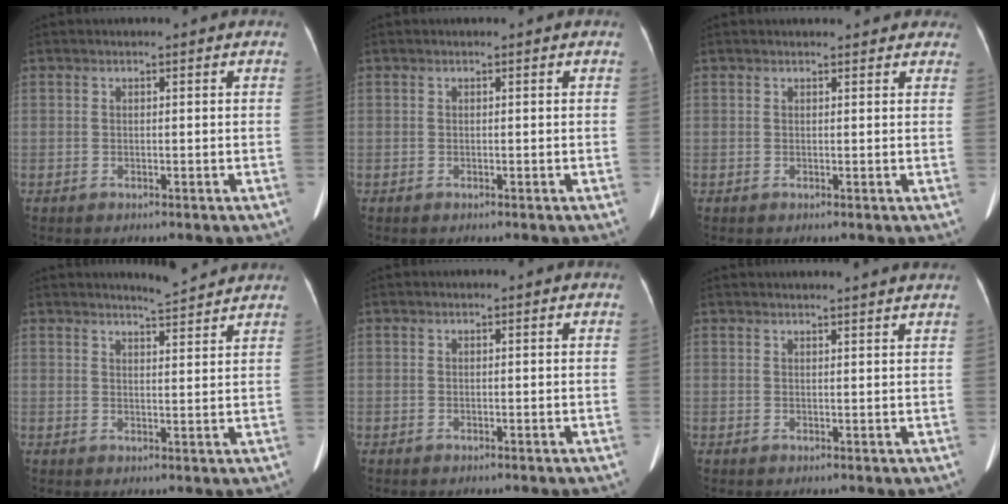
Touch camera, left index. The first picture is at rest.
{"total": 0.0}
{"total": 6.9, "force": [6.1, 2.4, 2.0], "torque": [-0.010, 0.018, 0.059]}
{"total": 4.4, "force": [4.3, -0.2, 0.7], "torque": [-0.022, -0.003, 0.060]}
{"total": 0.0}
{"total": 6.4, "force": [6.1, -0.7, 2.0], "torque": [-0.021, 0.017, 0.060]}